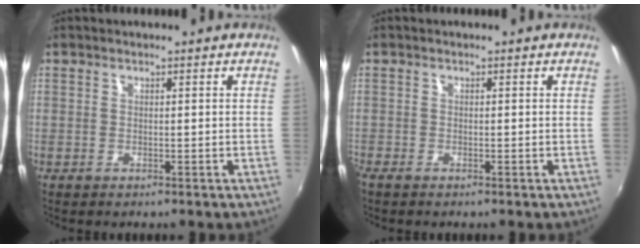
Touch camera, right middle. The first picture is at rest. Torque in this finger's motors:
{"motor_torque": [0.60, -0.54, 0.22, 0.09]}